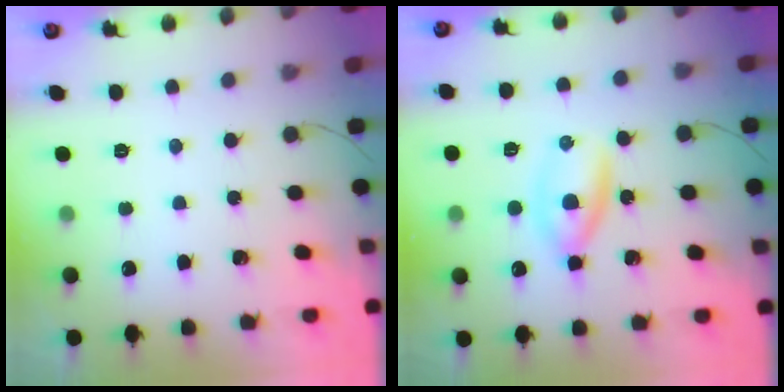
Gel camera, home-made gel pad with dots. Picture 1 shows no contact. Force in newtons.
{"total": 3.0, "press": 2.9, "slide": 0.9}